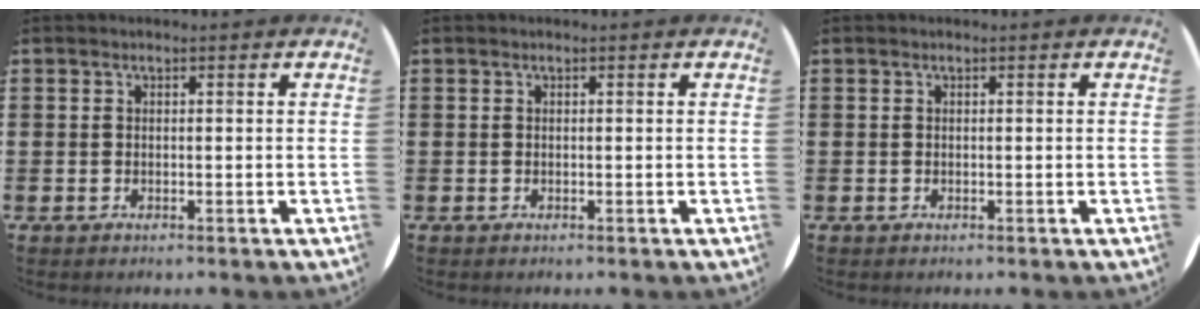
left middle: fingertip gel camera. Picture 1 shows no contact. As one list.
[{"total": 0.0}, {"total": 0.0}]